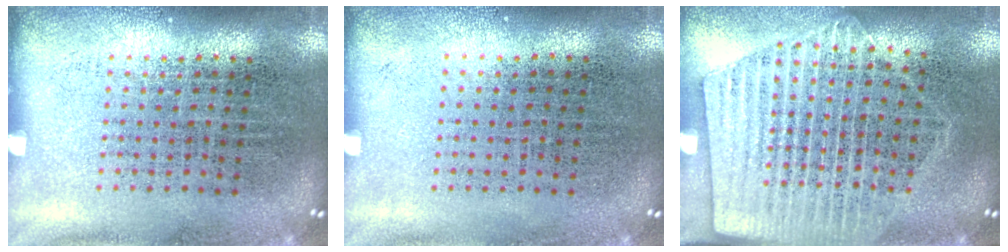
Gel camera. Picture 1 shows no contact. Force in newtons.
{"total": 0.0}
{"total": 1.7, "press": 1.5, "slide": 0.8}